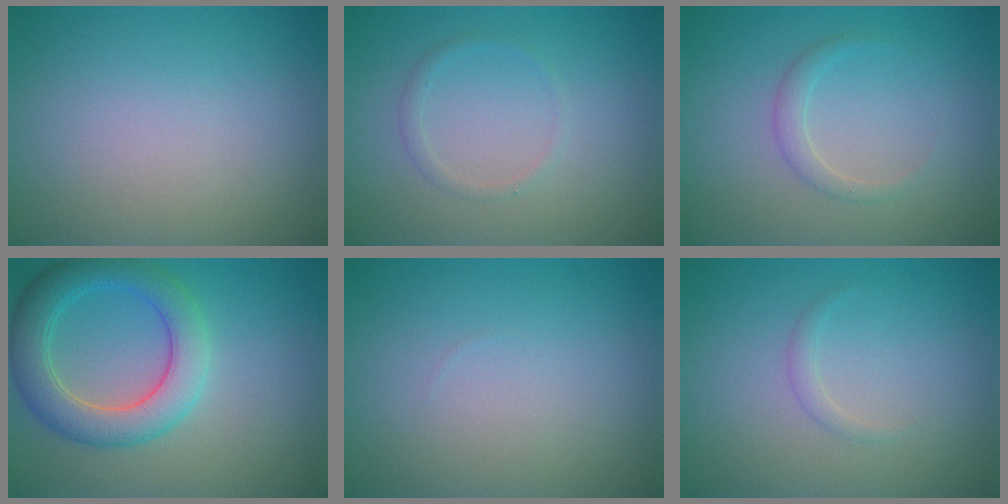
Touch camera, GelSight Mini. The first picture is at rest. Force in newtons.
{"total": 0.9, "press": 0.9, "slide": 0.1}
{"total": 1.4, "press": 1.4, "slide": 0.1}
{"total": 5.6, "press": 5.6, "slide": 0.2}
{"total": 0.0}
{"total": 0.7, "press": 0.7, "slide": 0.0}